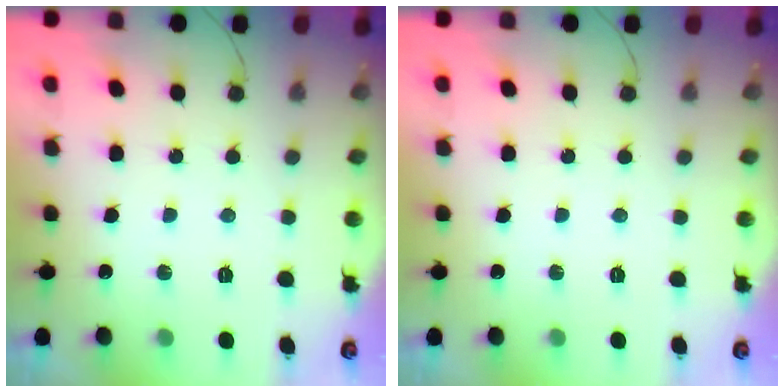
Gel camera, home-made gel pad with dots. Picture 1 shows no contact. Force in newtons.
{"total": 0.0}